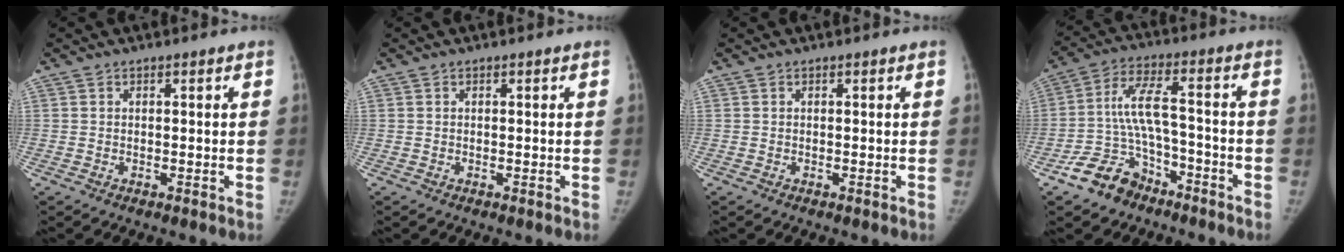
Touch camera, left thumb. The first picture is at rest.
{"total": 0.0}
{"total": 0.0}
{"total": 10.8, "force": [-6.8, 6.2, 5.6], "torque": [-0.108, 0.058, -0.124]}